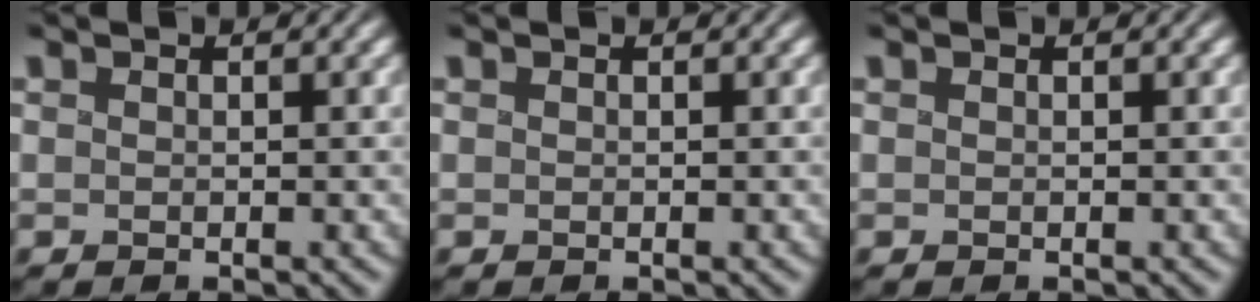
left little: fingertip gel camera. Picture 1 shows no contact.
{"total": 0.0}
{"total": 0.0}